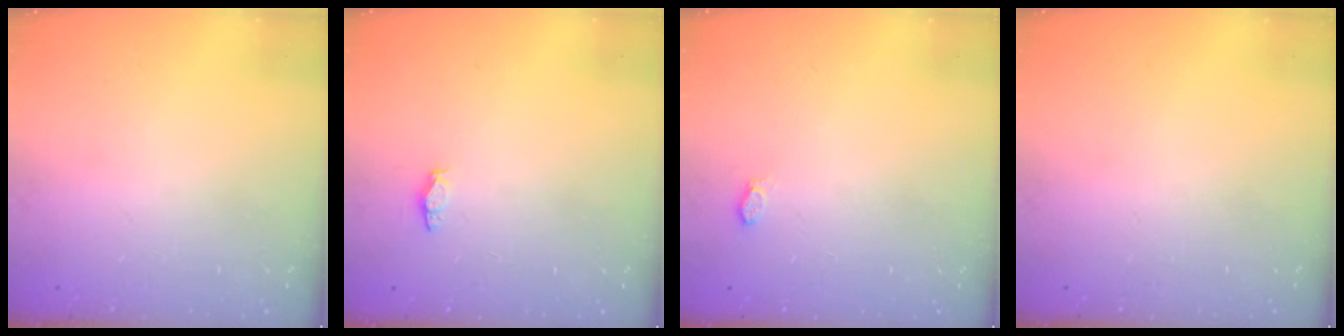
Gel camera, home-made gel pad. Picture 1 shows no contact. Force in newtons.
{"total": 3.7, "press": 3.3, "slide": 1.5}
{"total": 2.9, "press": 2.7, "slide": 1.1}
{"total": 0.0}